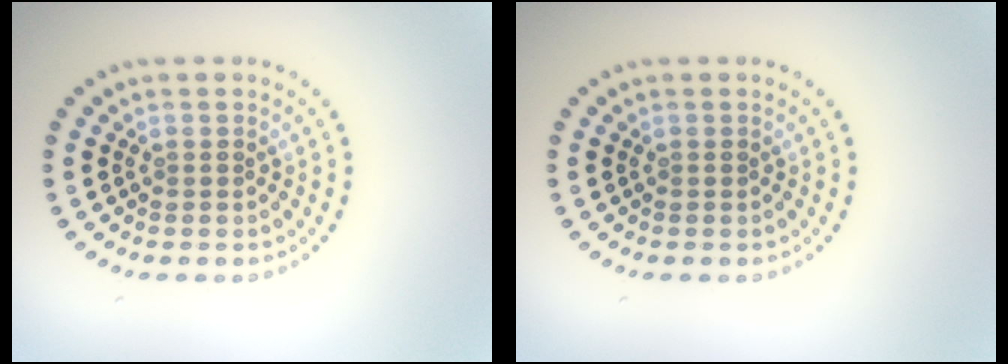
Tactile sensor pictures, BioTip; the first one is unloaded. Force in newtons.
{"total": 0.0}